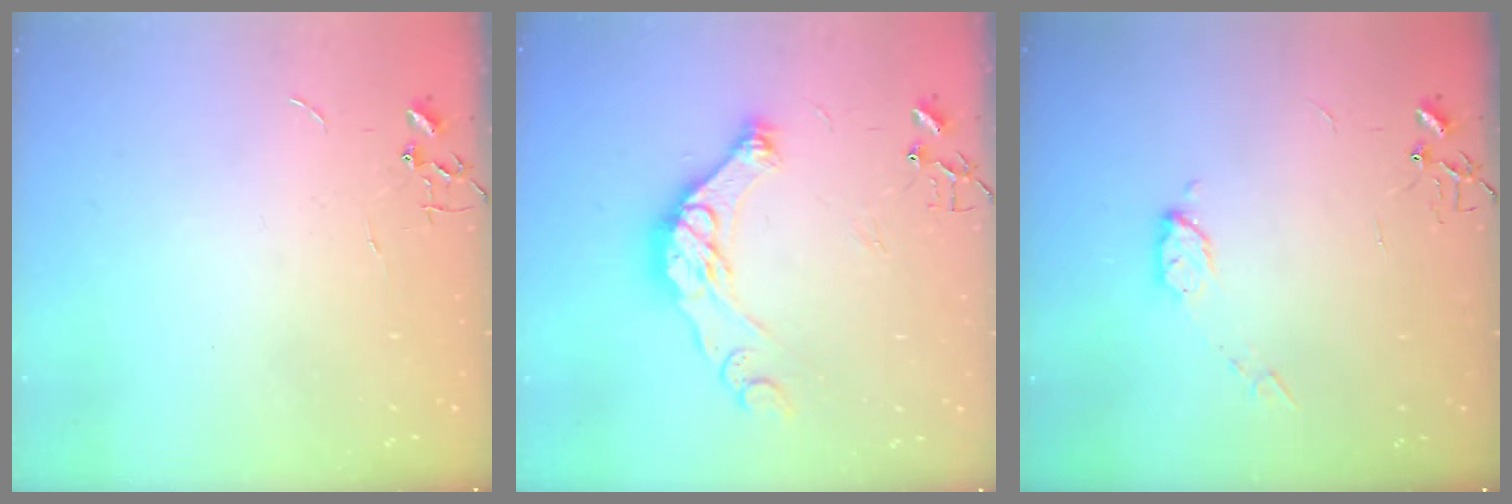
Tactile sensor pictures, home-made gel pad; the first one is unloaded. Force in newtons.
{"total": 15.1, "press": 15.0, "slide": 1.8}
{"total": 6.4, "press": 6.4, "slide": 0.3}